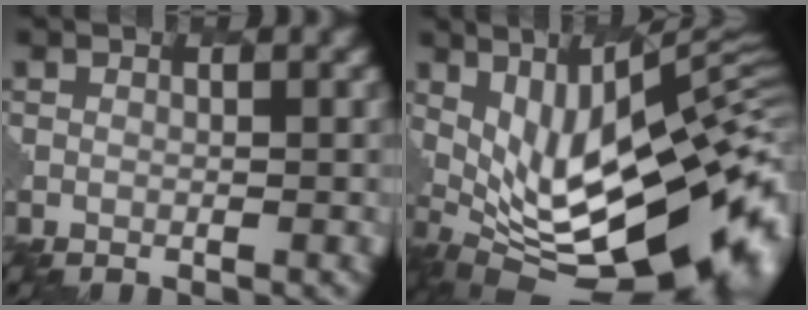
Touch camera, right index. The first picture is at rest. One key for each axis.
{"total": 17.6, "fx": 1.0, "fy": 6.5, "fz": 16.3, "tx": -0.238, "ty": -0.008, "tz": 0.045}